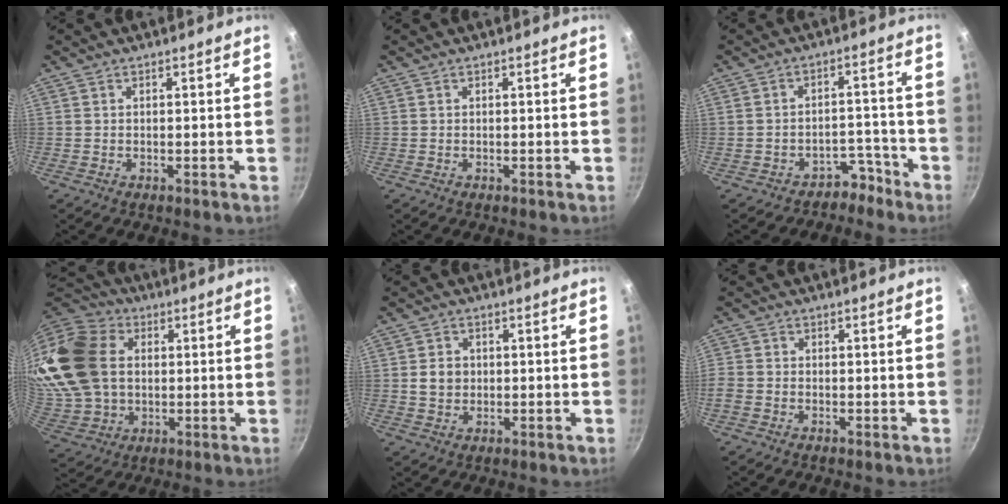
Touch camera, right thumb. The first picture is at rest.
{"total": 0.0}
{"total": 4.9, "force": [-3.8, 2.9, 1.1], "torque": [0.024, 0.055, -0.045]}
{"total": 22.6, "force": [3.7, 17.3, 14.0], "torque": [-0.291, 0.018, 0.077]}
{"total": 3.7, "force": [0.1, 3.2, 1.8], "torque": [-0.018, 0.005, 0.002]}
{"total": 2.5, "force": [-1.3, 1.8, 1.2], "torque": [-0.029, 0.003, -0.032]}